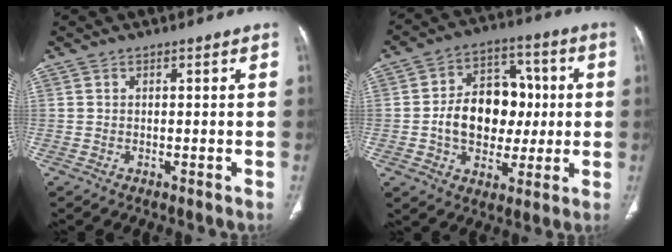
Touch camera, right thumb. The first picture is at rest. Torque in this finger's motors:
{"motor_torque": [1.79, 2.12, 1.32, -0.40, 0.10]}